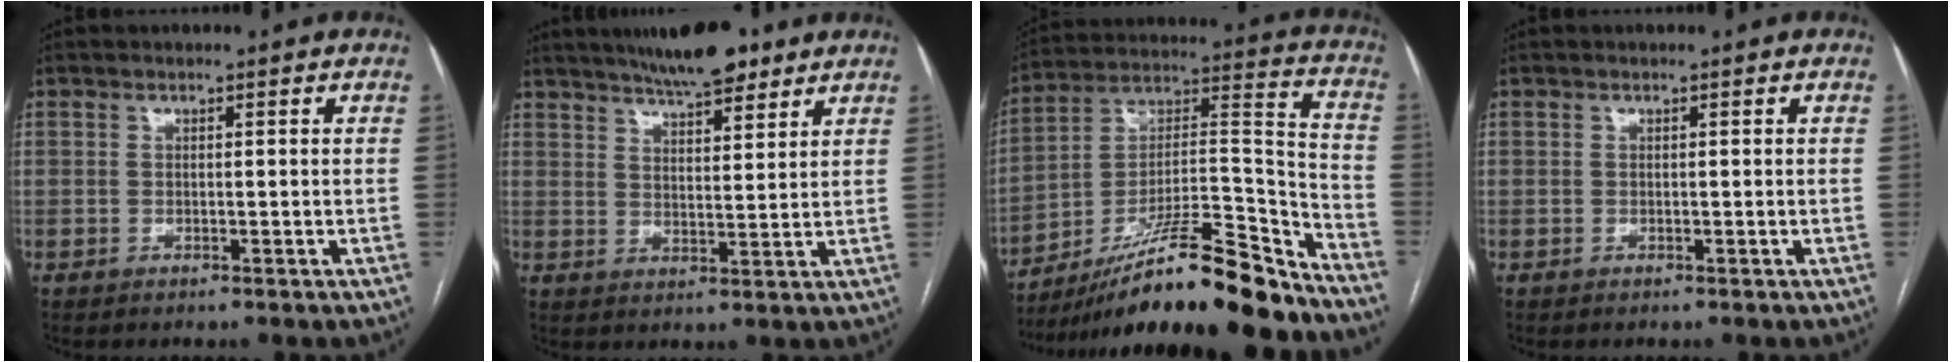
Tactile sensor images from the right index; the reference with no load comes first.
{"total": 11.1, "force": [8.9, 2.5, 6.2], "torque": [-0.096, 0.010, 0.138]}
{"total": 24.5, "force": [-20.3, 1.6, 13.6], "torque": [-0.201, 0.017, -0.337]}
{"total": 0.0}